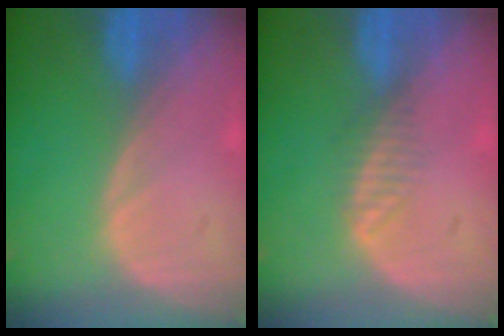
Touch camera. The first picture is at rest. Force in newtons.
{"total": 2.0, "press": 1.8, "slide": 0.8}